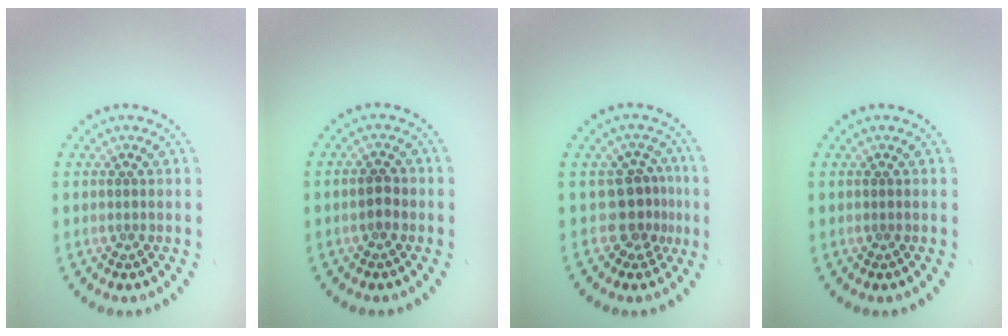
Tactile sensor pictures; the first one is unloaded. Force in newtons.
{"total": 1.5, "press": 1.5, "slide": 0.1}
{"total": 2.9, "press": 2.1, "slide": 2.0}
{"total": 0.0}